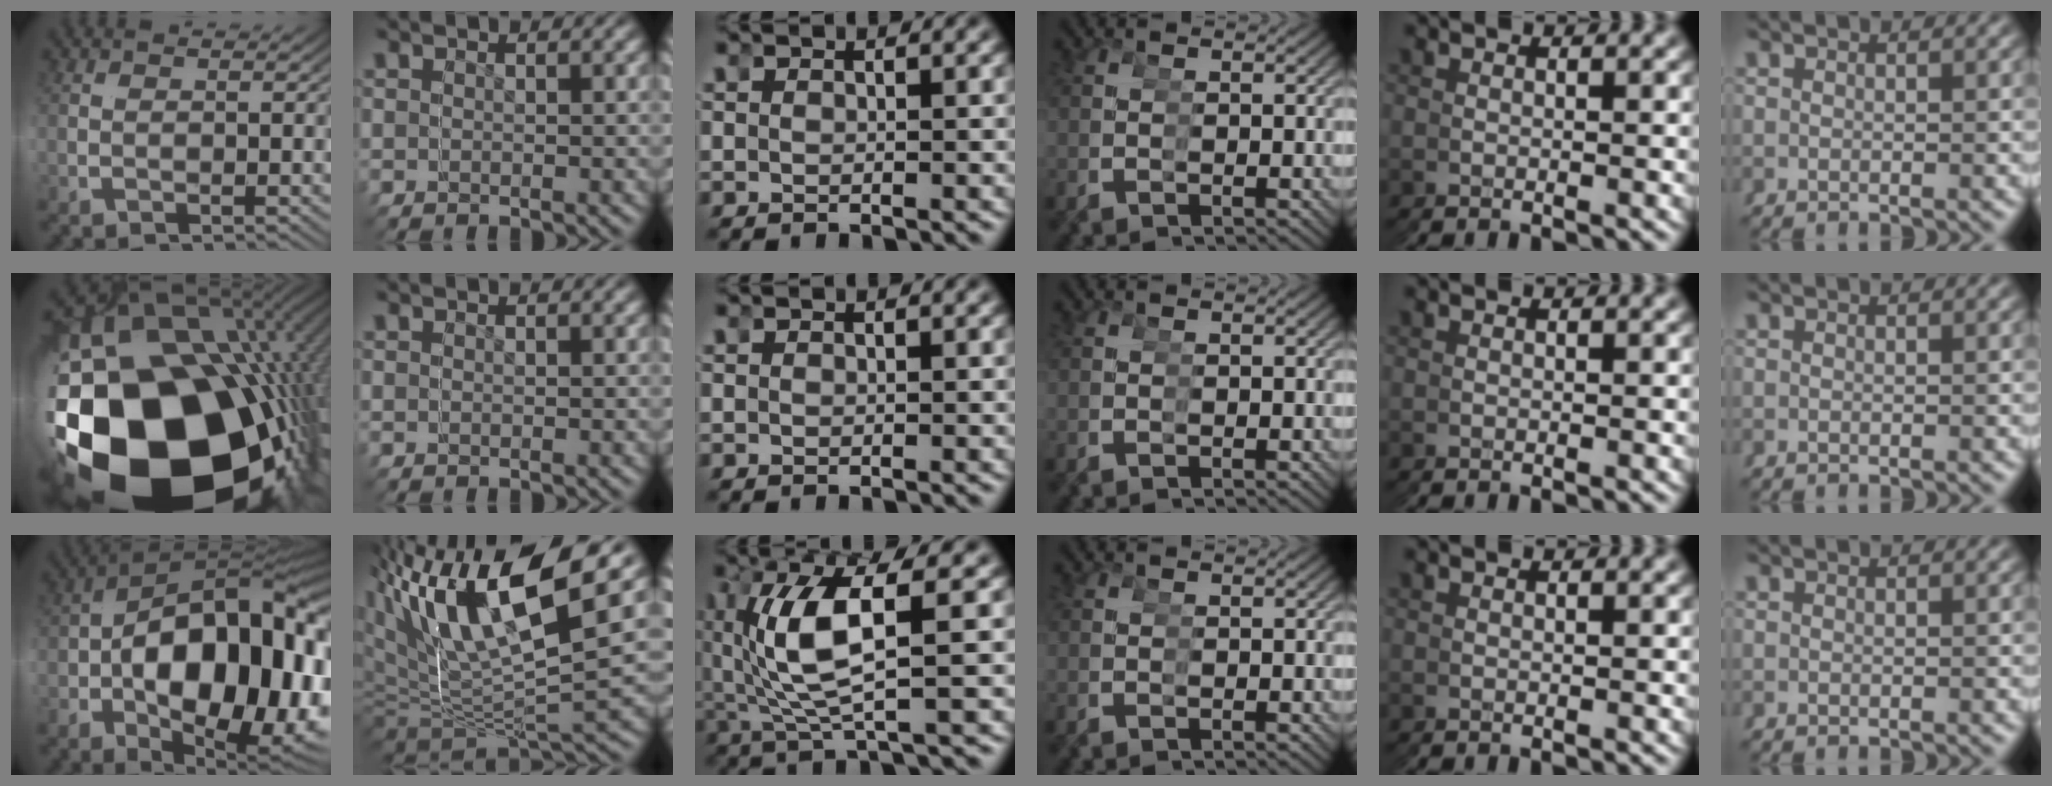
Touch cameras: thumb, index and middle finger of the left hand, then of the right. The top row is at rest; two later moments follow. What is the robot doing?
{"motion": "grasp_and_lifting", "object": "tape"}